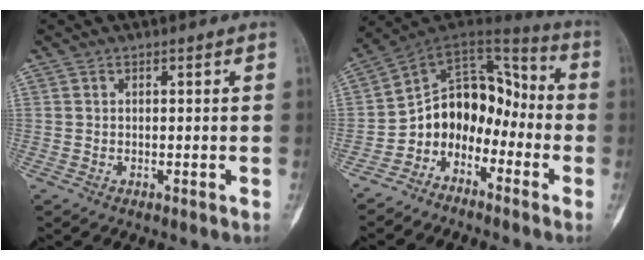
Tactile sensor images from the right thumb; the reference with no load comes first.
{"total": 12.9, "force": [-5.4, 9.7, 6.7], "torque": [-0.058, 0.108, -0.108]}